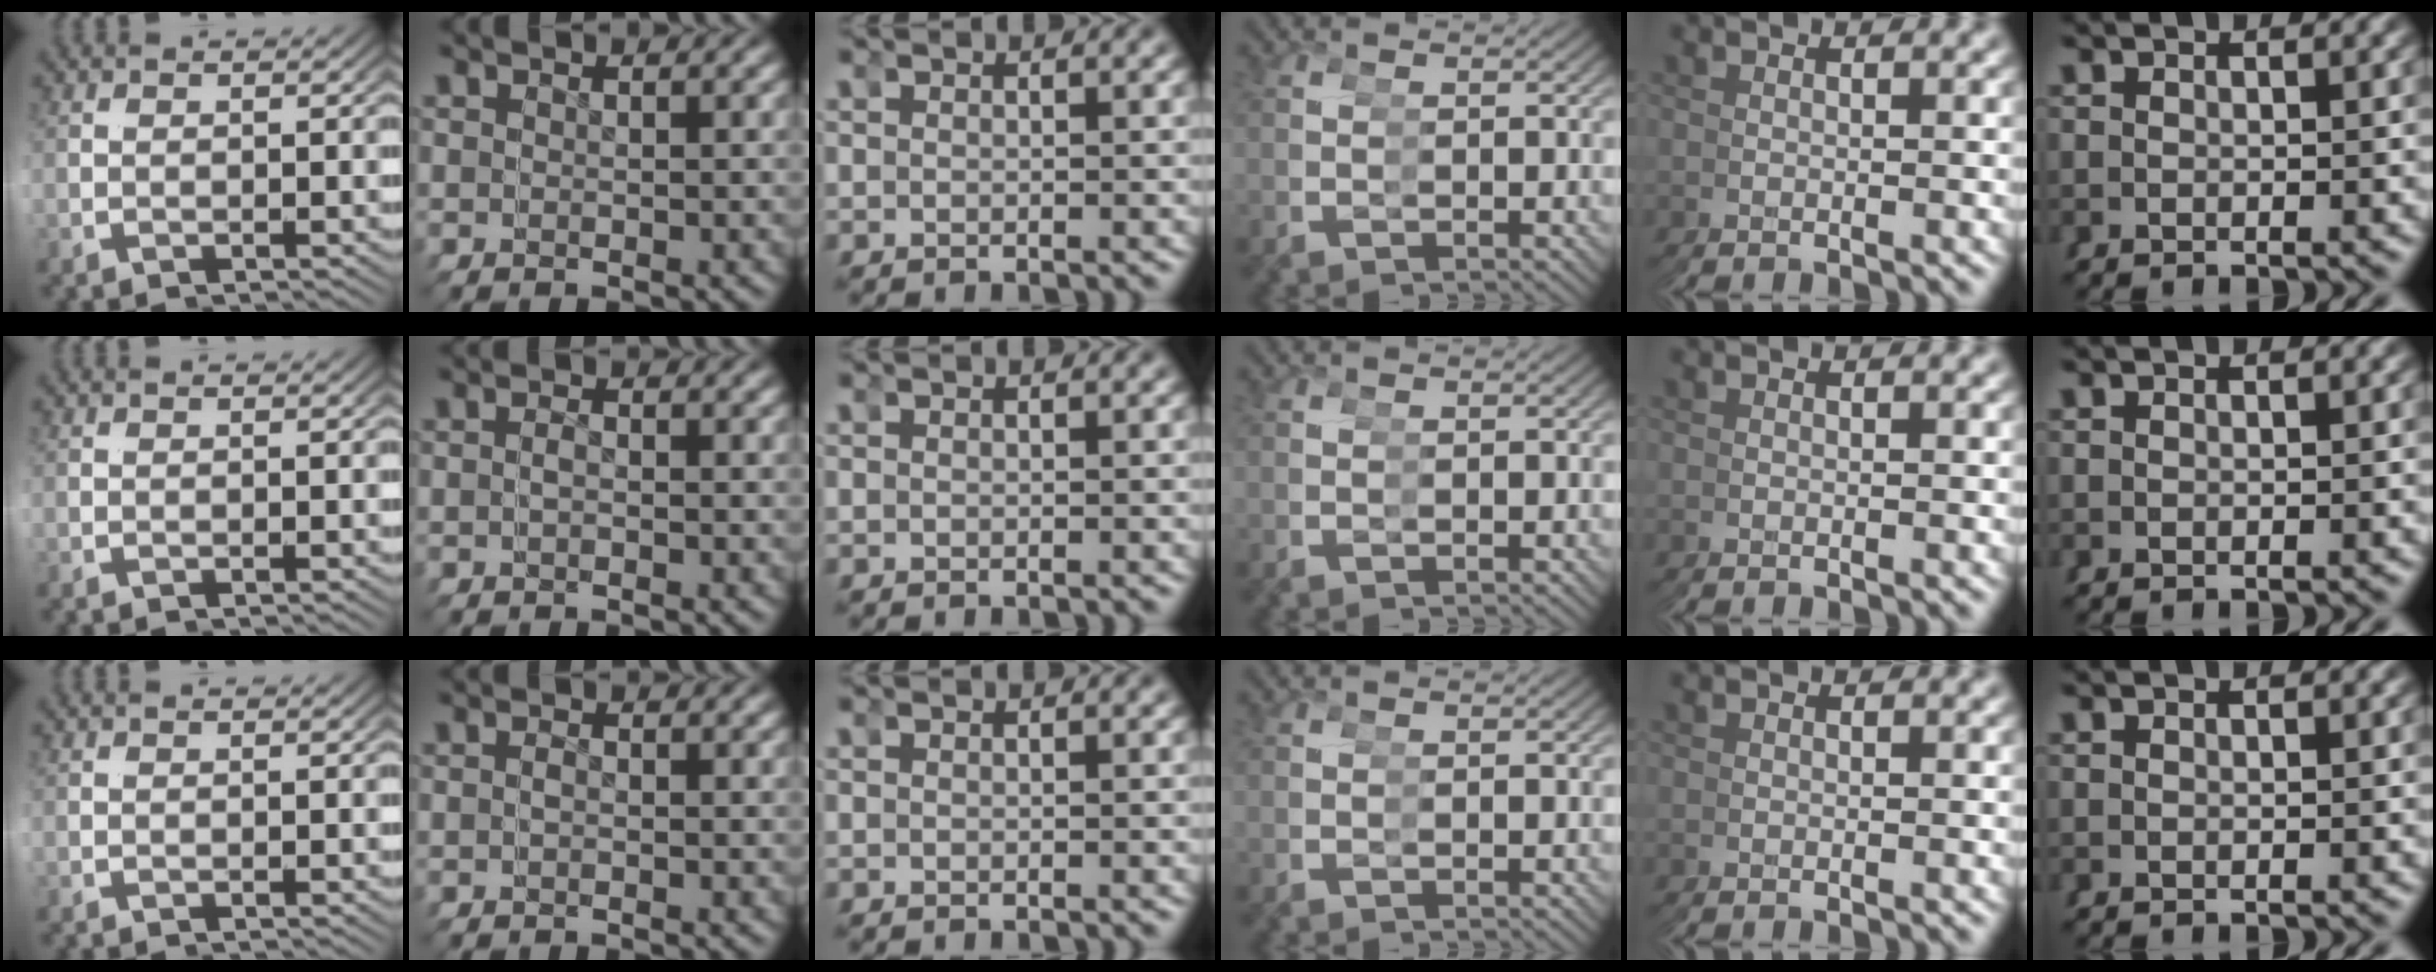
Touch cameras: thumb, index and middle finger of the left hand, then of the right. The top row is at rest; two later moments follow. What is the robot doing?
{"motion": "reach", "object": "condiment"}